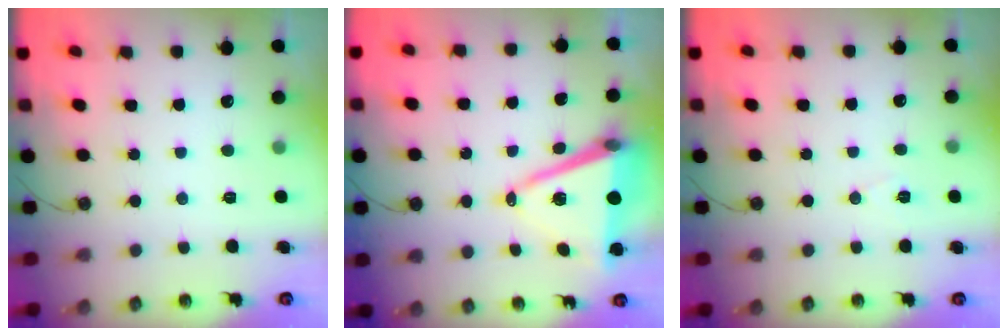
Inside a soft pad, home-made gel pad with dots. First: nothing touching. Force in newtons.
{"total": 12.1, "press": 11.4, "slide": 4.1}
{"total": 5.6, "press": 3.2, "slide": 4.5}